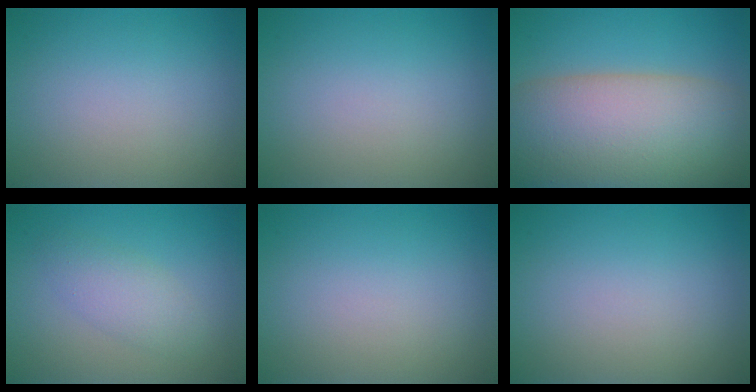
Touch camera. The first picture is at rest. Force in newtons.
{"total": 0.0}
{"total": 14.3, "press": 14.3, "slide": 0.8}
{"total": 2.6, "press": 2.6, "slide": 0.1}
{"total": 0.0}
{"total": 0.0}